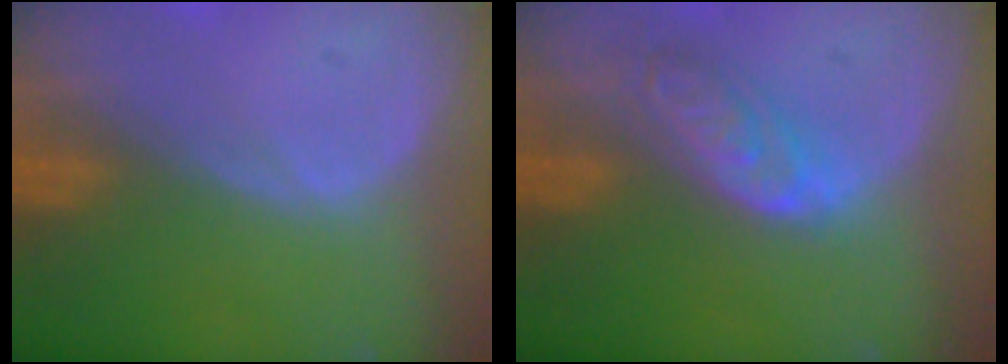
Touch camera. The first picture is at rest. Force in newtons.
{"total": 6.3, "press": 5.6, "slide": 2.8}